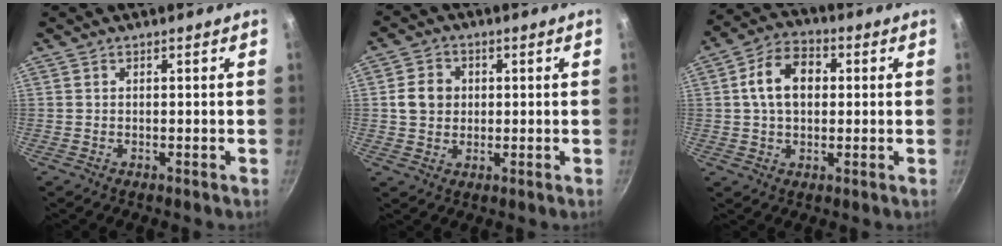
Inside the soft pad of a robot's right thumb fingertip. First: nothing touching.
{"total": 5.9, "force": [0.6, 5.1, 2.8], "torque": [-0.029, 0.007, 0.004]}
{"total": 10.4, "force": [1.5, 7.1, 7.4], "torque": [-0.102, 0.021, 0.015]}